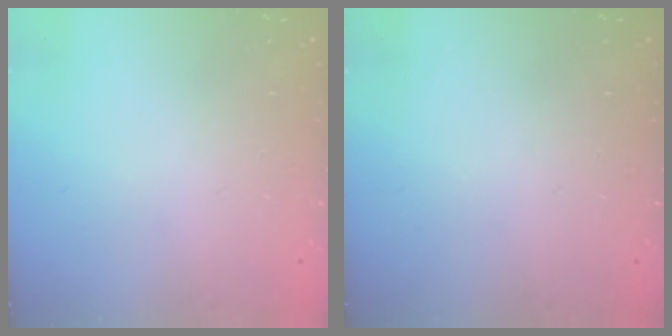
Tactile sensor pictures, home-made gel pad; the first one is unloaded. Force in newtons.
{"total": 0.0}